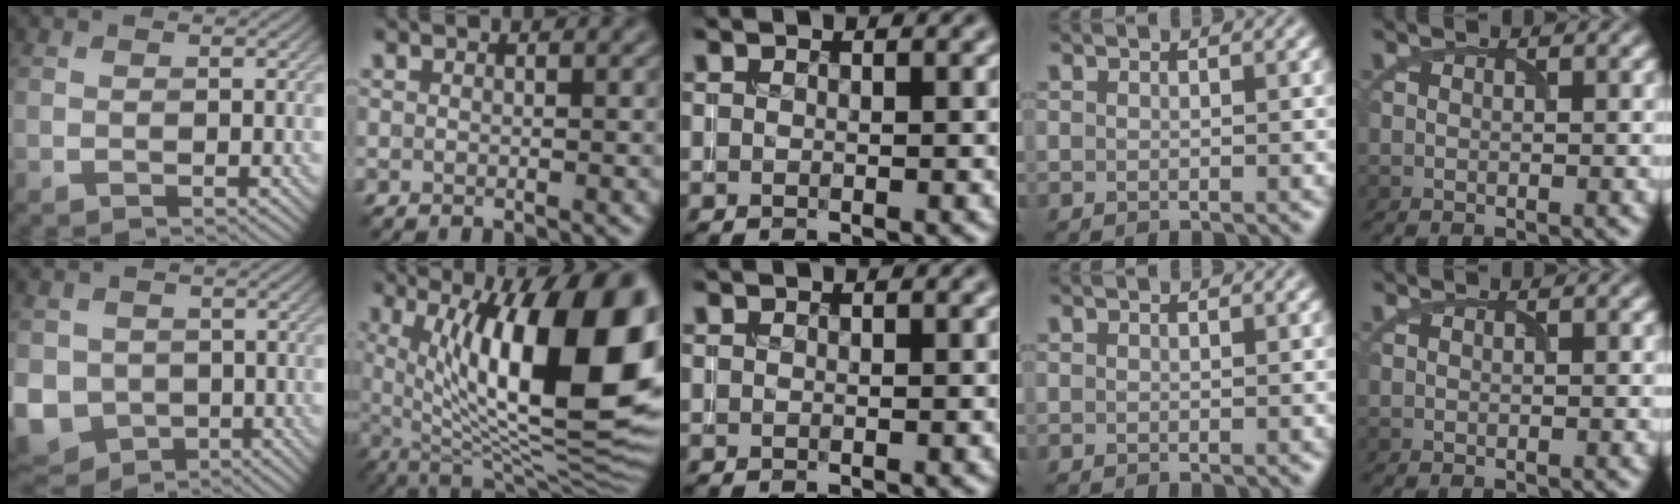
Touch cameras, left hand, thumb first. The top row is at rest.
{"thumb": {"total": 8.1, "force": [-1.7, 7.1, 3.6], "torque": [-0.101, -0.032, -0.038]}, "index": {"total": 17.4, "force": [3.6, 6.0, 15.9], "torque": [-0.205, 0.005, 0.058]}}